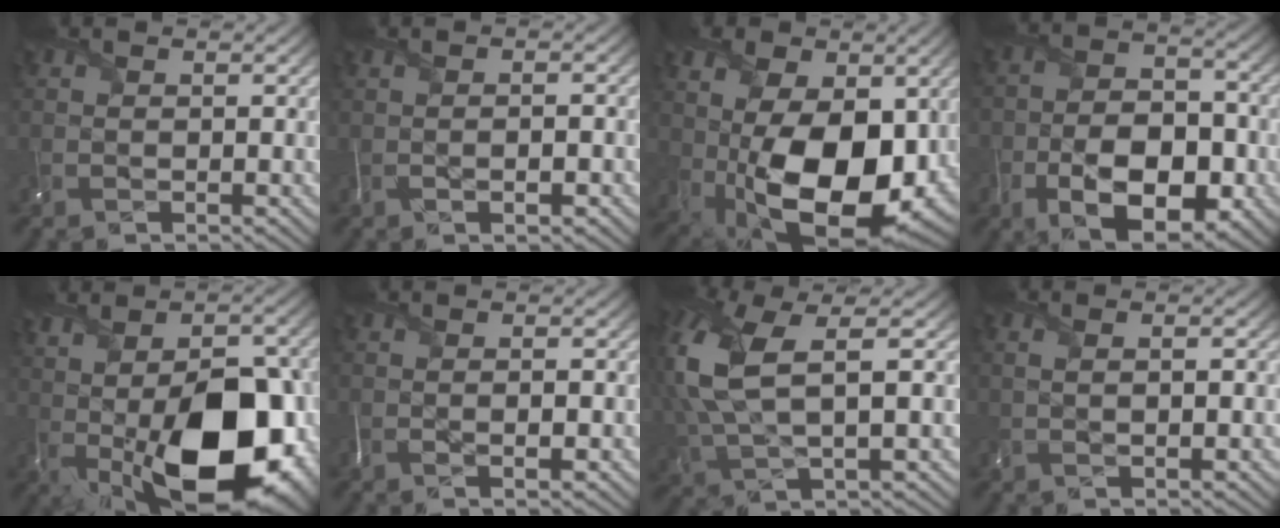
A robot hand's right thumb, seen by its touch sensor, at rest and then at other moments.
{"total": 2.7, "force": [-0.8, 0.7, 2.5], "torque": [-0.029, 0.003, -0.014]}
{"total": 17.8, "force": [-0.4, 11.1, 13.9], "torque": [-0.234, -0.040, 0.004]}
{"total": 11.5, "force": [-5.2, 6.4, 8.0], "torque": [-0.135, -0.023, -0.086]}
{"total": 19.1, "force": [-3.5, 9.6, 16.1], "torque": [-0.224, -0.027, -0.037]}
{"total": 1.8, "force": [-0.6, 0.3, 1.6], "torque": [-0.024, -0.005, -0.010]}
{"total": 12.5, "force": [1.9, 5.5, 11.0], "torque": [-0.277, -0.003, 0.036]}
{"total": 2.1, "force": [-0.2, 0.3, 2.1], "torque": [-0.032, -0.006, -0.001]}